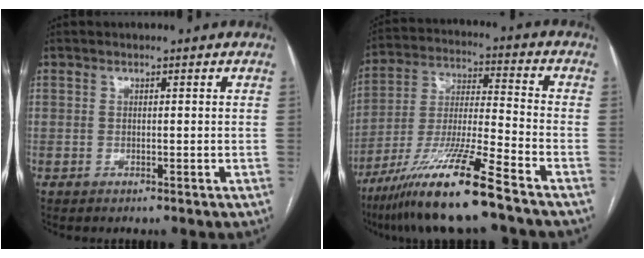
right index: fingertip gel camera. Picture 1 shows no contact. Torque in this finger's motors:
{"motor_torque": [1.25, -0.89, 1.02, 0.21]}